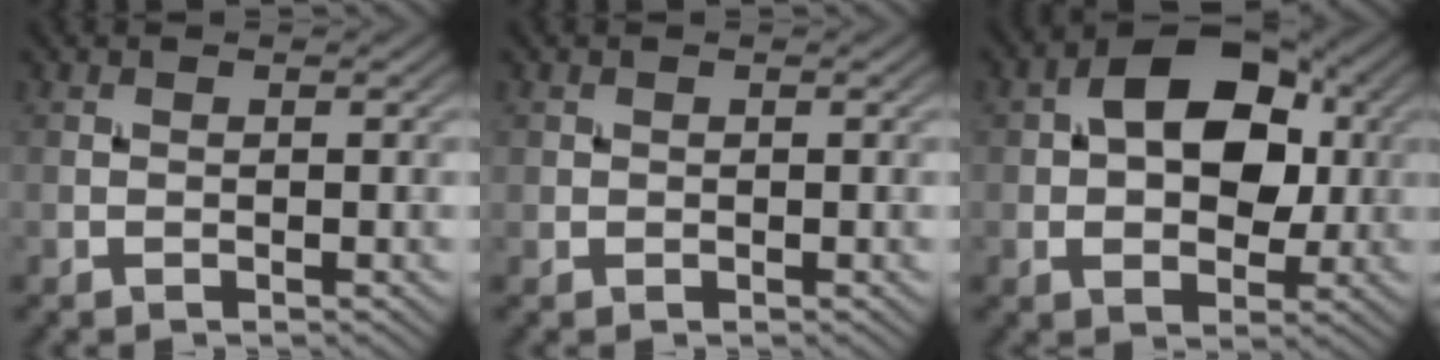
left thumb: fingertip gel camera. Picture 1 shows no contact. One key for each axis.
{"total": 0.7, "fx": 0.3, "fy": 0.6, "fz": 0.1, "tx": -0.001, "ty": -0.004, "tz": 0.006}
{"total": 11.1, "fx": 1.5, "fy": 7.0, "fz": 8.5, "tx": -0.132, "ty": 0.014, "tz": 0.015}